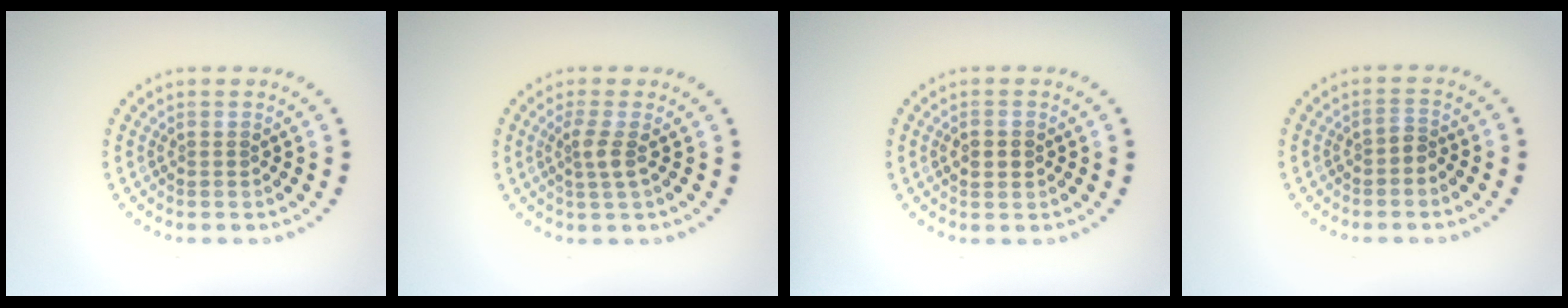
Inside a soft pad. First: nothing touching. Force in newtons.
{"total": 1.9, "press": 1.4, "slide": 1.2}
{"total": 2.2, "press": 2.2, "slide": 0.1}
{"total": 1.1, "press": 0.8, "slide": 0.7}